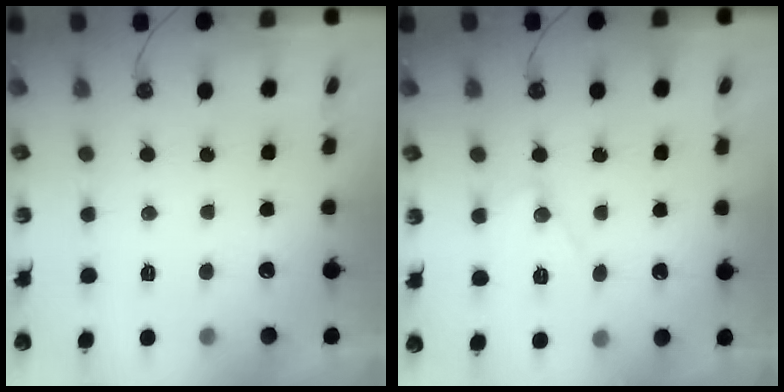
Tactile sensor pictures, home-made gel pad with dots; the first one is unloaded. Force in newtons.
{"total": 10.1, "press": 10.1, "slide": 0.7}